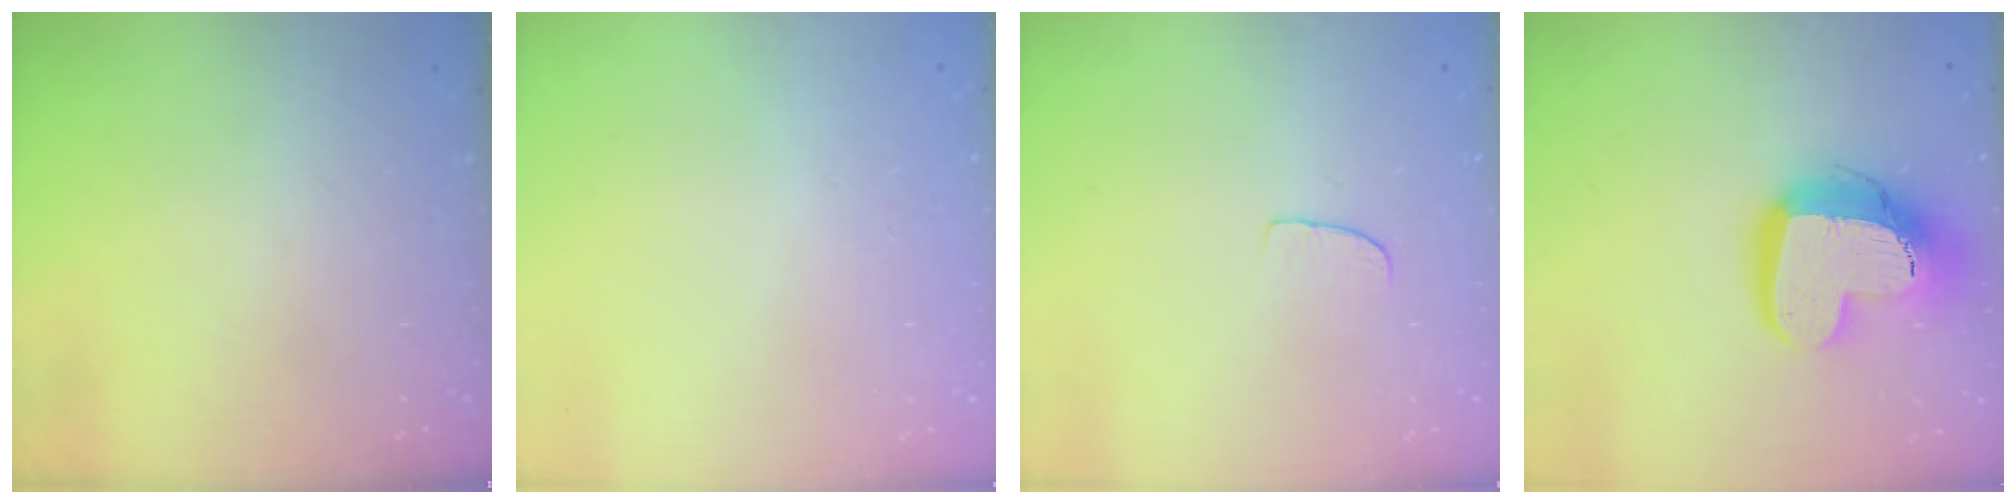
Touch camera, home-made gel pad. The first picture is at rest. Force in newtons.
{"total": 0.6, "press": 0.6, "slide": 0.1}
{"total": 3.7, "press": 3.7, "slide": 0.3}
{"total": 16.6, "press": 16.5, "slide": 1.6}